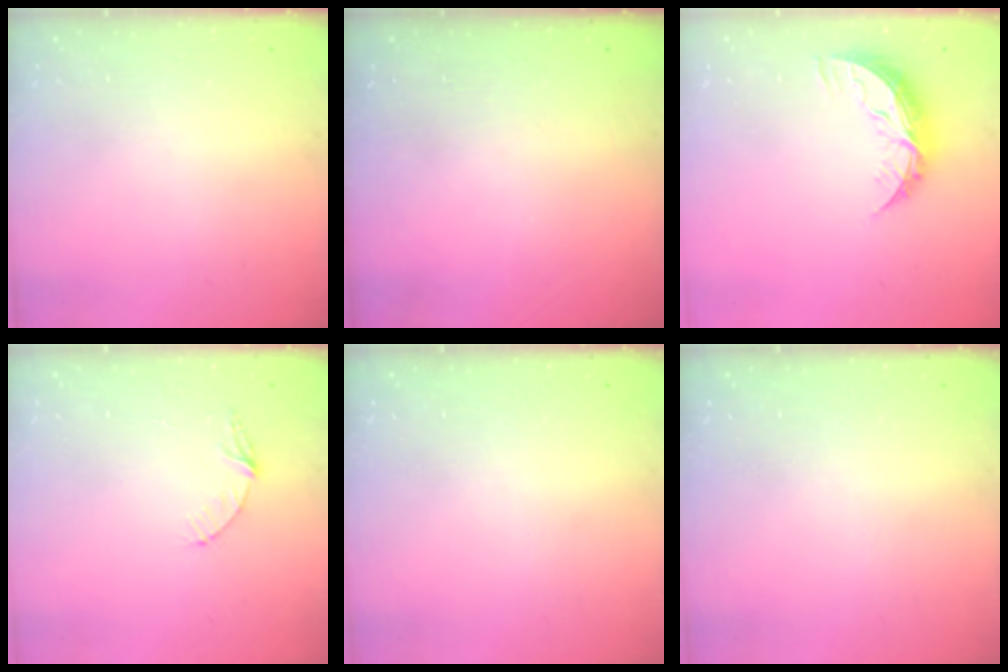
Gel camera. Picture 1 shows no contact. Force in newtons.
{"total": 0.0}
{"total": 9.0, "press": 9.0, "slide": 0.5}
{"total": 4.7, "press": 4.7, "slide": 0.4}
{"total": 0.0}
{"total": 0.0}